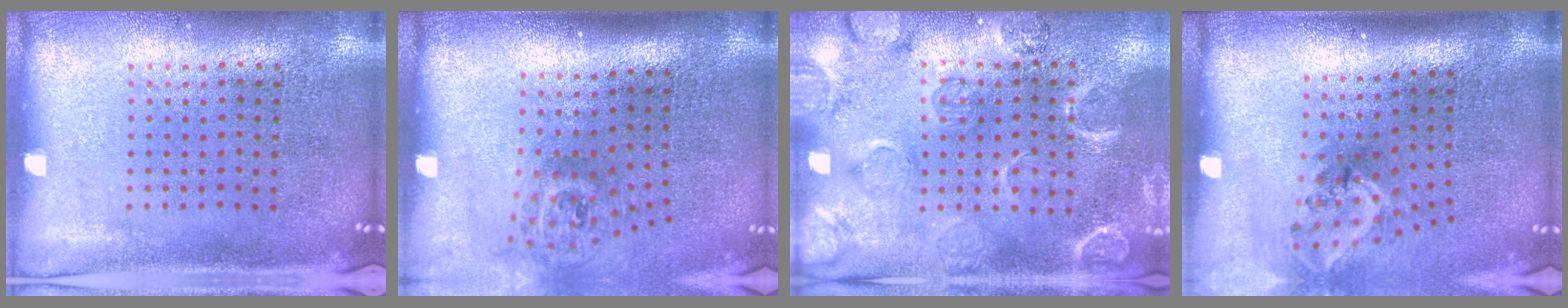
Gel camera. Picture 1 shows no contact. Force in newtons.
{"total": 1.9, "press": 1.2, "slide": 1.4}
{"total": 2.3, "press": 2.1, "slide": 0.9}
{"total": 2.1, "press": 1.3, "slide": 1.6}